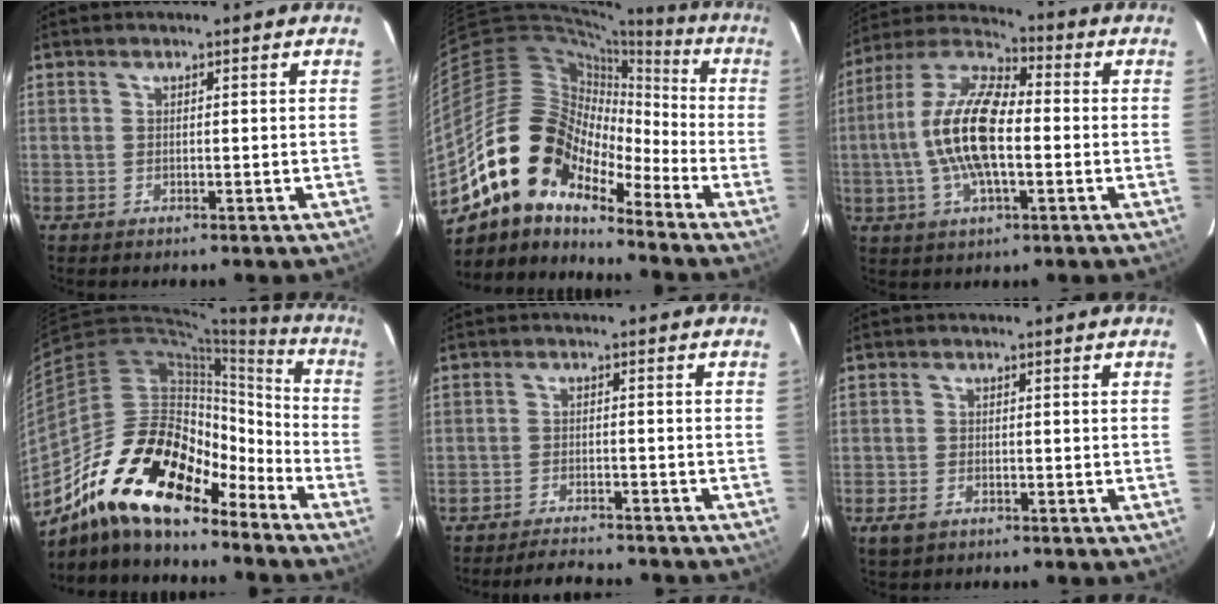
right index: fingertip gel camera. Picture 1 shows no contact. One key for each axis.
{"total": 16.1, "fx": -11.2, "fy": 8.4, "fz": 8.1, "tx": -0.144, "ty": 0.011, "tz": -0.222}
{"total": 15.5, "fx": -1.4, "fy": 6.4, "fz": 14.0, "tx": -0.280, "ty": 0.010, "tz": -0.034}
{"total": 22.9, "fx": -16.0, "fy": 10.2, "fz": 12.8, "tx": -0.232, "ty": 0.005, "tz": -0.273}
{"total": 9.4, "fx": -8.6, "fy": 1.9, "fz": 3.3, "tx": -0.081, "ty": -0.008, "tz": -0.124}
{"total": 3.0, "fx": -1.9, "fy": 1.8, "fz": 1.6, "tx": -0.036, "ty": -0.005, "tz": -0.033}